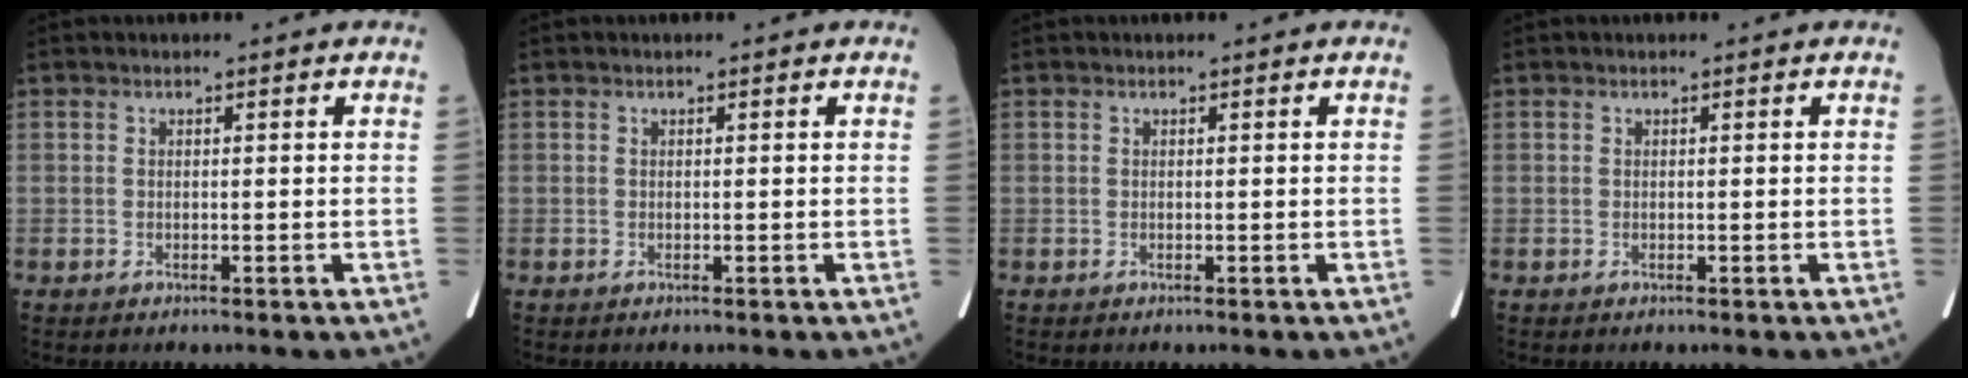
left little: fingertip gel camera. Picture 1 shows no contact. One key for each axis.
{"total": 0.0}
{"total": 0.0}
{"total": 0.0}